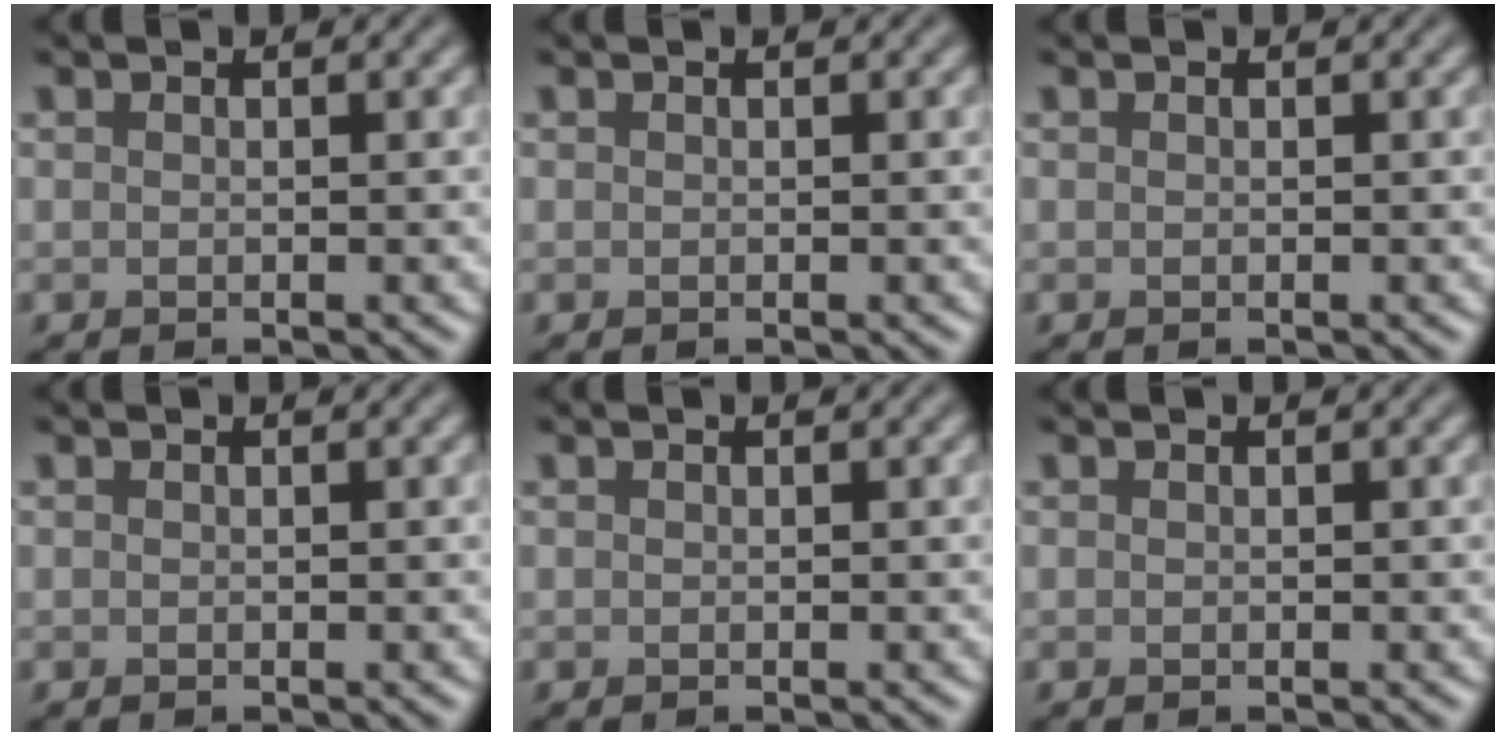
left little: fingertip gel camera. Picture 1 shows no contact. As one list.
[{"total": 0.0}, {"total": 0.0}, {"total": 0.0}, {"total": 0.0}, {"total": 0.0}]